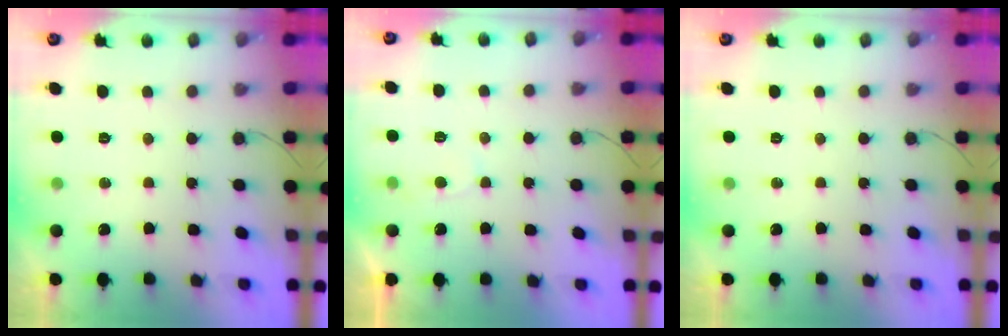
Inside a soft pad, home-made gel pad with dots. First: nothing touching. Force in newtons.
{"total": 2.4, "press": 2.4, "slide": 0.4}
{"total": 0.0}